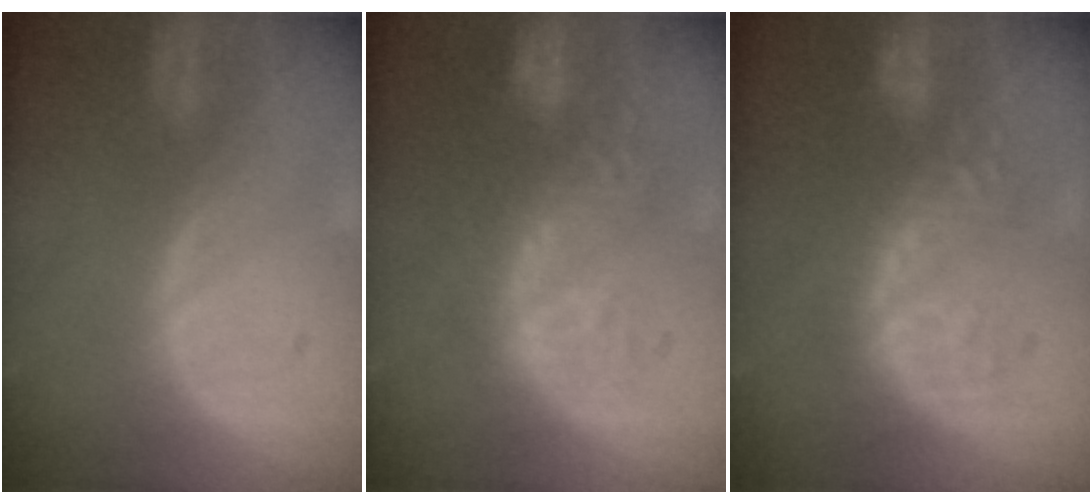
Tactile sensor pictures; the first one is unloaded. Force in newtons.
{"total": 10.7, "press": 9.4, "slide": 5.3}
{"total": 8.9, "press": 8.6, "slide": 2.0}